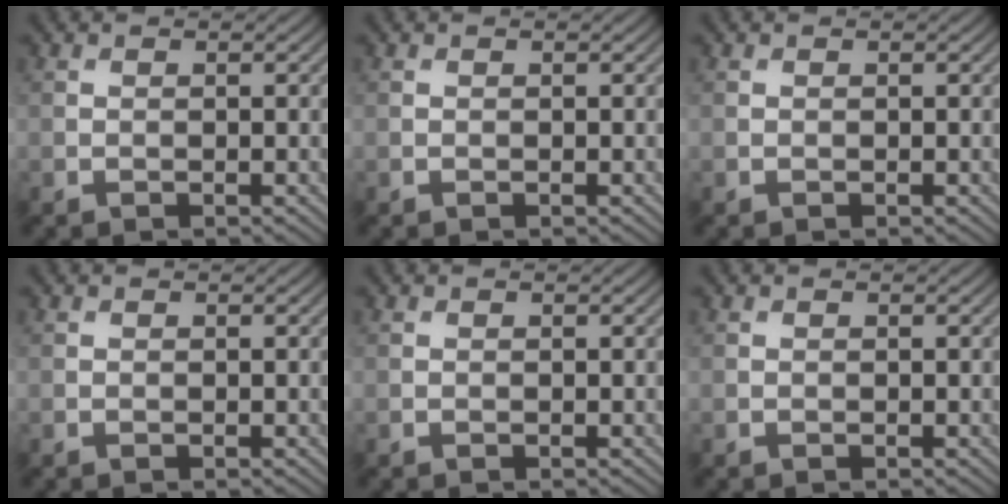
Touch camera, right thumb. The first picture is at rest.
{"total": 0.0}
{"total": 0.0}
{"total": 0.0}
{"total": 0.0}
{"total": 0.0}